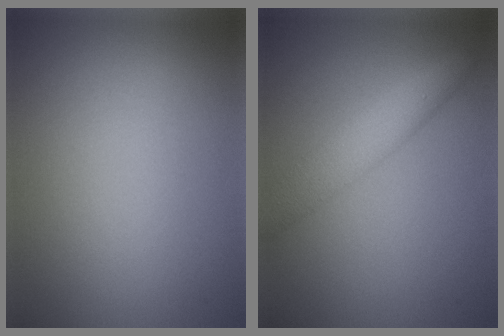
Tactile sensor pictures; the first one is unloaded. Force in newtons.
{"total": 3.7, "press": 3.7, "slide": 0.1}